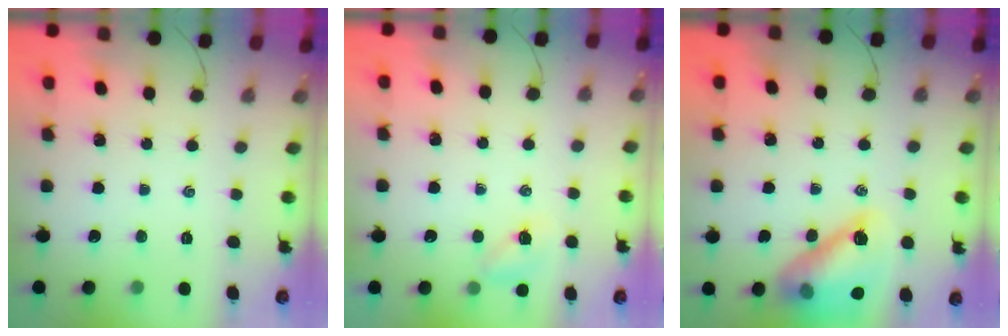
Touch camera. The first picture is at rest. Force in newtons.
{"total": 5.2, "press": 5.1, "slide": 1.1}
{"total": 14.3, "press": 14.0, "slide": 2.8}